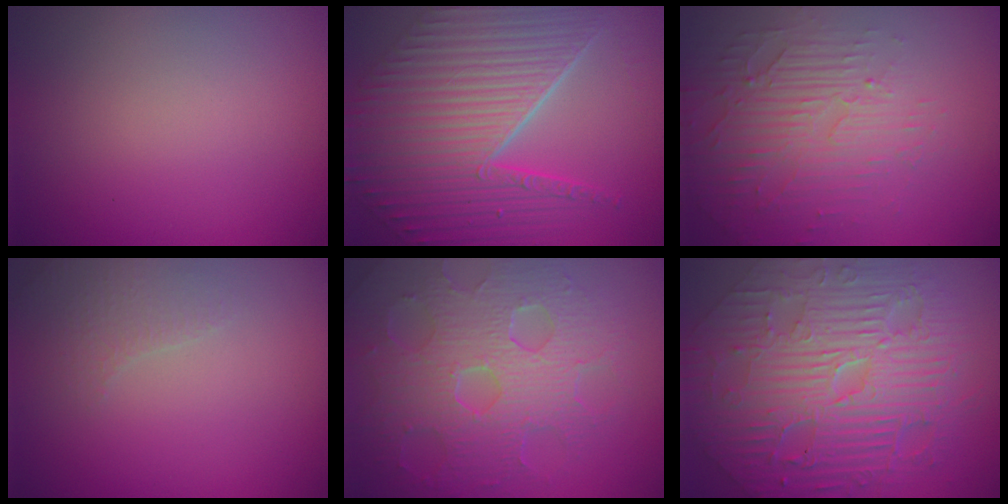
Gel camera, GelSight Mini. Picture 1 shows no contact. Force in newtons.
{"total": 10.8, "press": 7.2, "slide": 8.0}
{"total": 5.2, "press": 3.3, "slide": 4.1}
{"total": 2.0, "press": 1.9, "slide": 0.5}
{"total": 8.3, "press": 5.9, "slide": 5.9}
{"total": 11.9, "press": 7.8, "slide": 9.0}